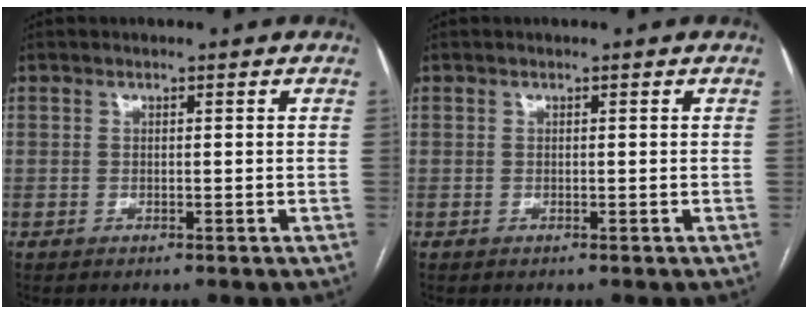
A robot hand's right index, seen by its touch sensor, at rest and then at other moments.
{"total": 0.0}